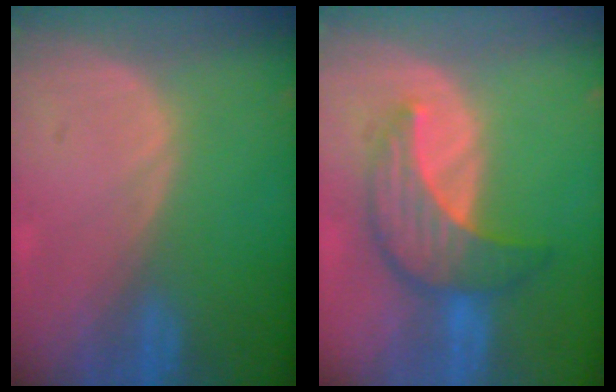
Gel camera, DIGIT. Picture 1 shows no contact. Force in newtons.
{"total": 7.5, "press": 7.4, "slide": 1.2}